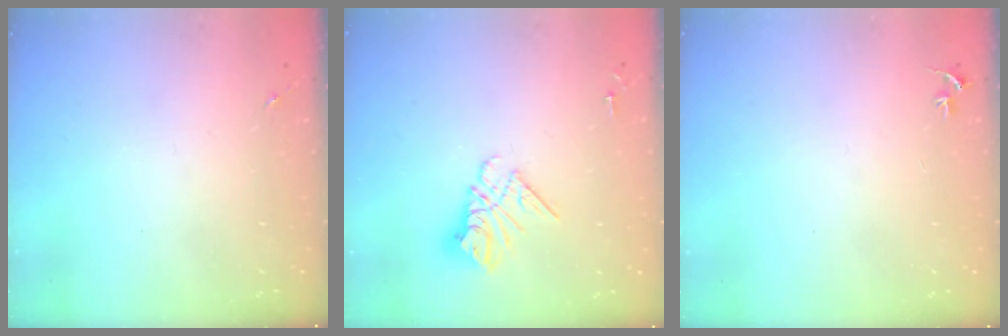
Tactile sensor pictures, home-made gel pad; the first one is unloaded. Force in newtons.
{"total": 10.7, "press": 10.7, "slide": 1.0}
{"total": 2.7, "press": 2.7, "slide": 0.3}